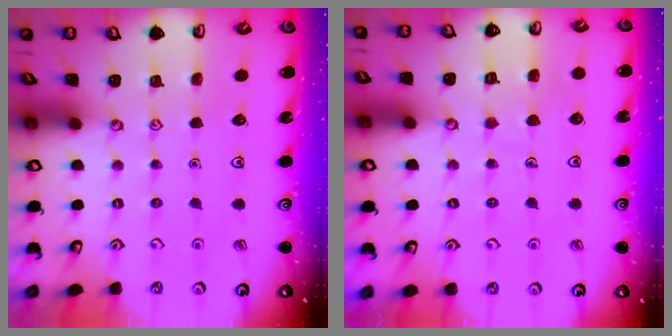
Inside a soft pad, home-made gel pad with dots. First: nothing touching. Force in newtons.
{"total": 5.1, "press": 5.1, "slide": 0.4}